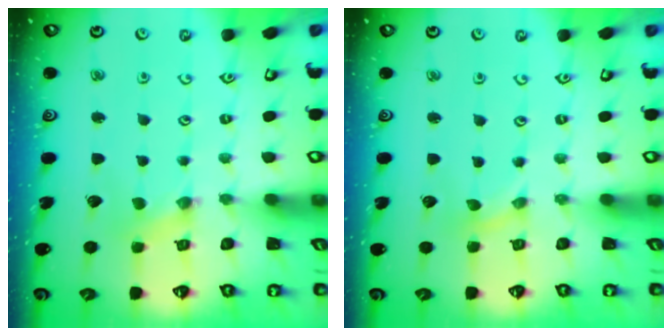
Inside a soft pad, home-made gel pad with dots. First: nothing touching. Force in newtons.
{"total": 0.0}